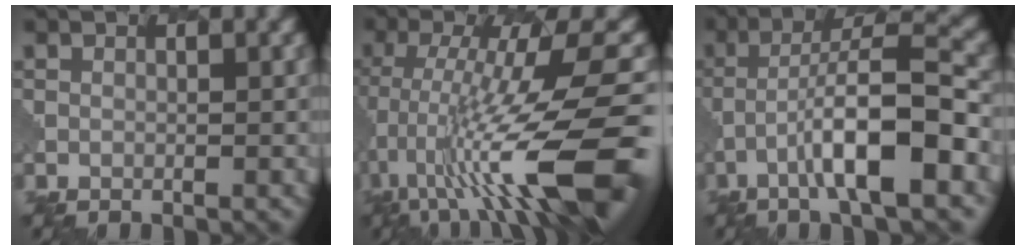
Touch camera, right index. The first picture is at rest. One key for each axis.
{"total": 13.7, "fx": -4.5, "fy": 3.0, "fz": 12.6, "tx": -0.219, "ty": 0.001, "tz": -0.063}
{"total": 8.2, "fx": -3.0, "fy": 1.5, "fz": 7.5, "tx": -0.119, "ty": 0.019, "tz": -0.055}